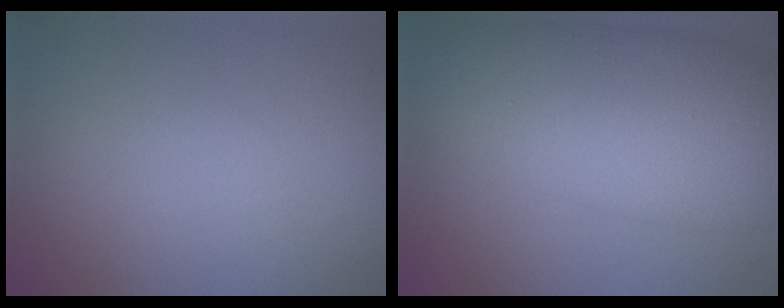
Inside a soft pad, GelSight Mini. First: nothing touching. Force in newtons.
{"total": 10.4, "press": 10.4, "slide": 0.4}